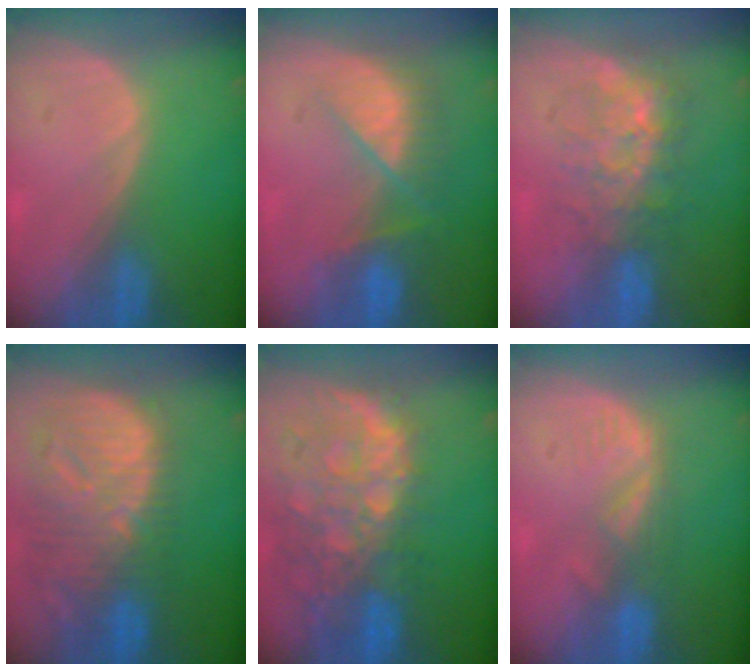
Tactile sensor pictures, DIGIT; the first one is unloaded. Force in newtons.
{"total": 7.9, "press": 7.2, "slide": 3.1}
{"total": 7.5, "press": 7.2, "slide": 2.2}
{"total": 13.0, "press": 11.3, "slide": 6.4}
{"total": 13.2, "press": 10.8, "slide": 7.6}
{"total": 4.0, "press": 3.6, "slide": 1.7}